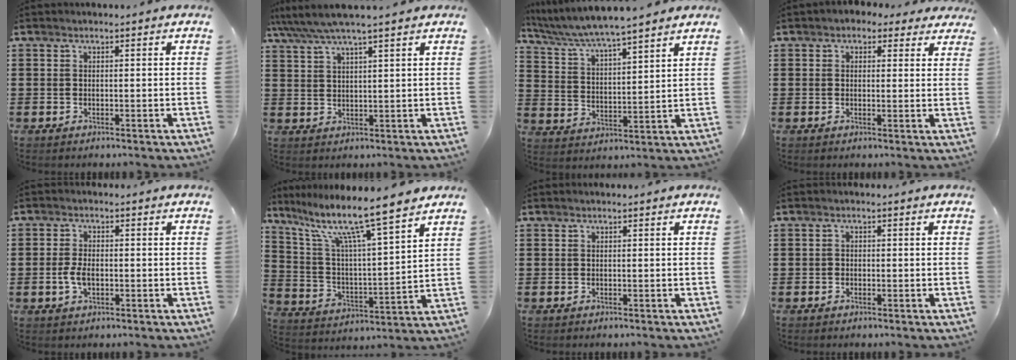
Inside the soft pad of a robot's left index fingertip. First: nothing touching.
{"total": 4.9, "force": [3.9, 0.3, 2.9], "torque": [-0.068, -0.008, 0.069]}
{"total": 5.3, "force": [5.0, -0.4, 1.8], "torque": [-0.058, -0.033, 0.082]}
{"total": 2.0, "force": [1.4, 1.4, 0.5], "torque": [-0.009, 0.007, 0.022]}
{"total": 3.4, "force": [-0.6, 1.8, 2.8], "torque": [-0.075, -0.005, -0.016]}
{"total": 11.2, "force": [9.0, 0.4, 6.8], "torque": [-0.157, -0.059, 0.145]}
{"total": 0.0}
{"total": 0.8, "force": [-0.4, 0.7, 0.2], "torque": [-0.006, 0.002, -0.009]}